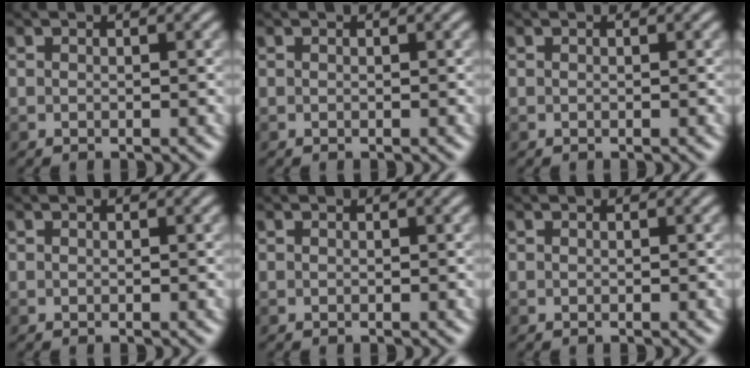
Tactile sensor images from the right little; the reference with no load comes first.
{"total": 0.0}
{"total": 0.0}
{"total": 0.0}
{"total": 0.0}
{"total": 0.0}